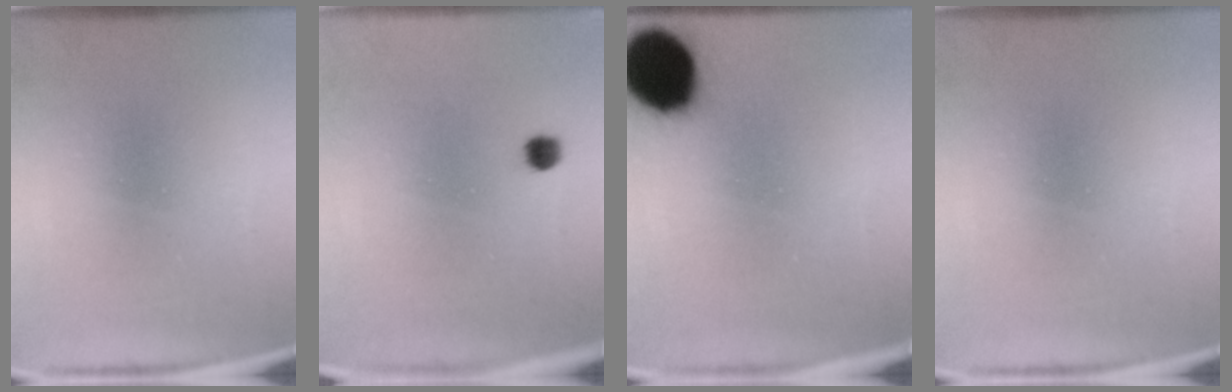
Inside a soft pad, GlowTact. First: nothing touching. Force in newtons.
{"total": 1.8}
{"total": 15.8}
{"total": 0.0}